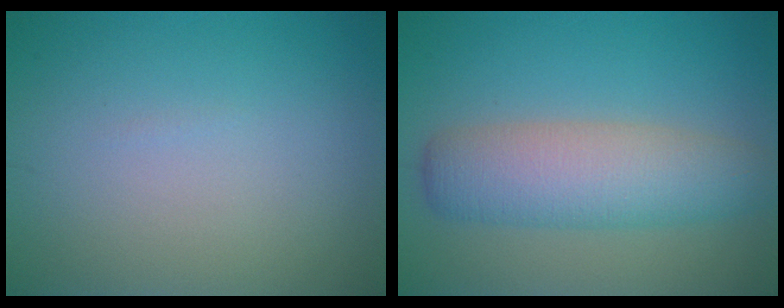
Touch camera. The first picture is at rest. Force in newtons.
{"total": 6.1, "press": 6.1, "slide": 0.3}